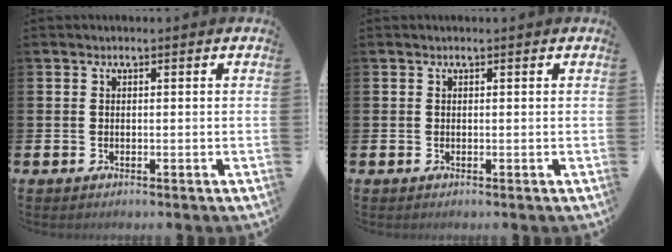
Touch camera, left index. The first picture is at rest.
{"total": 0.0}